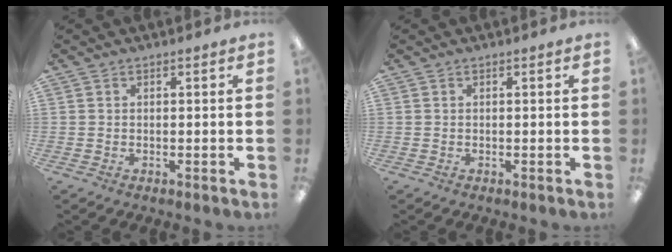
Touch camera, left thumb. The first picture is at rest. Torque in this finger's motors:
{"motor_torque": [0.00, 0.00, 0.03, -0.03, 0.00]}